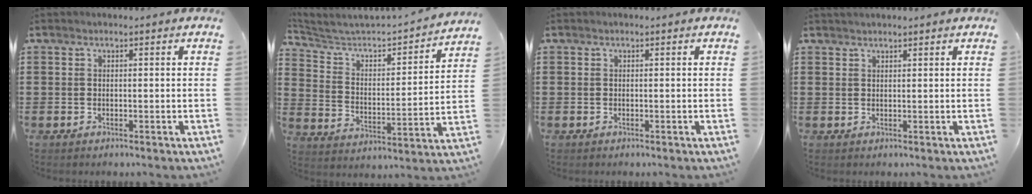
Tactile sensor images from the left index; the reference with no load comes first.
{"total": 4.0, "force": [3.7, 1.1, 1.2], "torque": [-0.051, -0.035, 0.052]}
{"total": 0.0}
{"total": 1.2, "force": [1.1, 0.1, 0.2], "torque": [-0.005, 0.001, 0.022]}